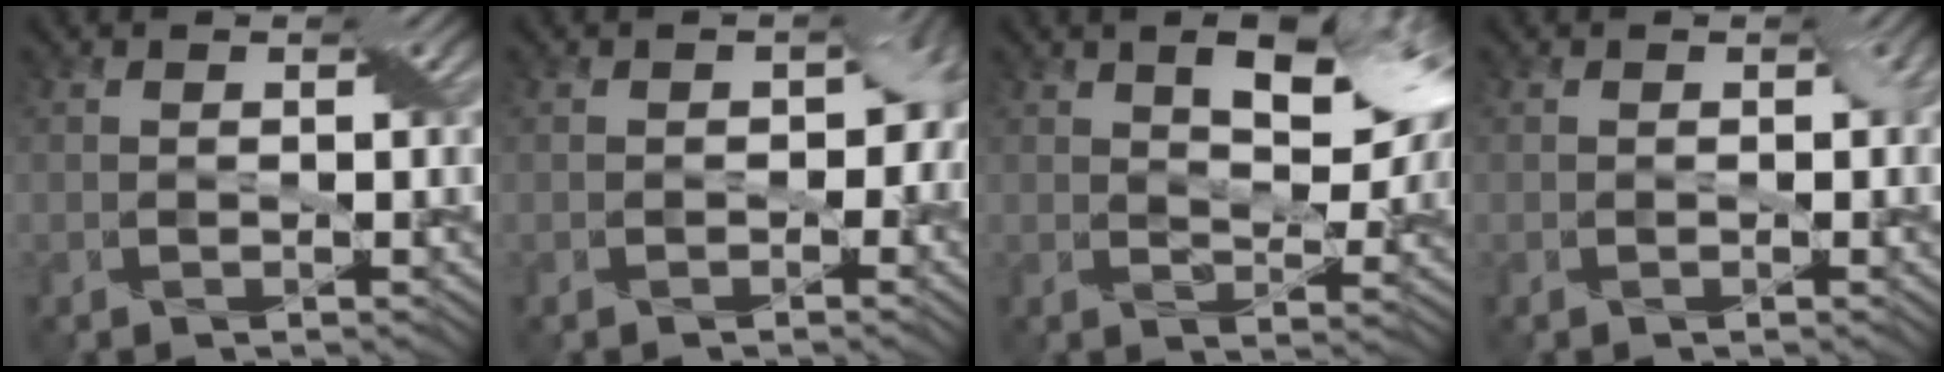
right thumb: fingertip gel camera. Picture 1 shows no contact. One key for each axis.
{"total": 4.3, "fx": -0.6, "fy": 3.3, "fz": 2.7, "tx": -0.024, "ty": -0.015, "tz": -0.006}
{"total": 9.3, "fx": 4.1, "fy": 3.9, "fz": 7.4, "tx": -0.112, "ty": 0.008, "tz": 0.059}
{"total": 0.8, "fx": -0.1, "fy": 0.6, "fz": 0.5, "tx": -0.005, "ty": -0.004, "tz": -0.004}